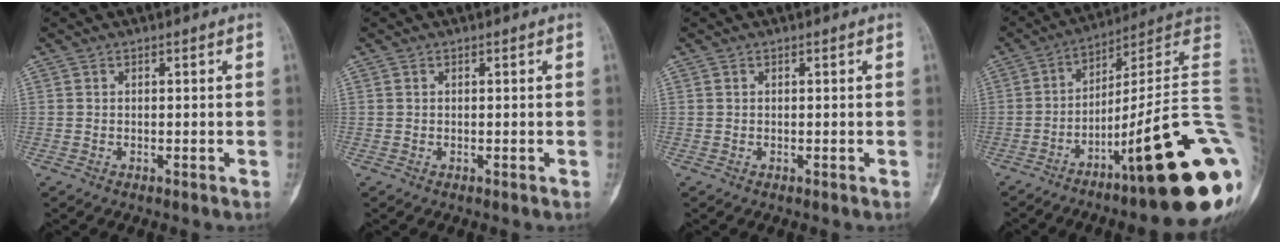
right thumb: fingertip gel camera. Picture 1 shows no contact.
{"total": 0.0}
{"total": 0.0}
{"total": 26.1, "force": [-8.4, 3.3, 24.5], "torque": [-0.261, 0.064, -0.121]}